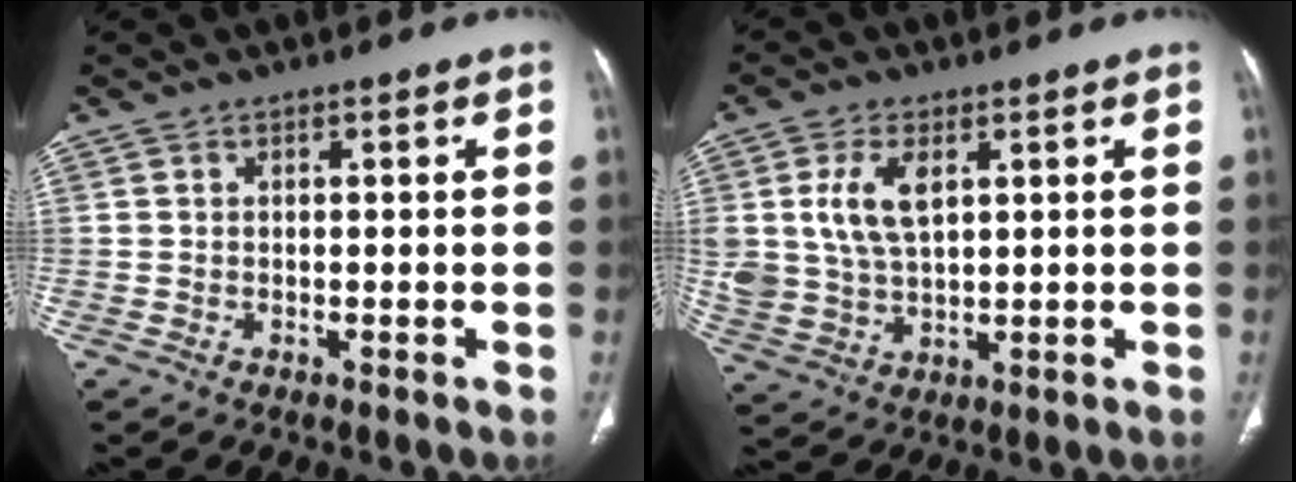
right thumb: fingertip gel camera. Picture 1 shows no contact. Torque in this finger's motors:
{"motor_torque": [0.12, 0.05, 0.25, 0.29, 0.36]}